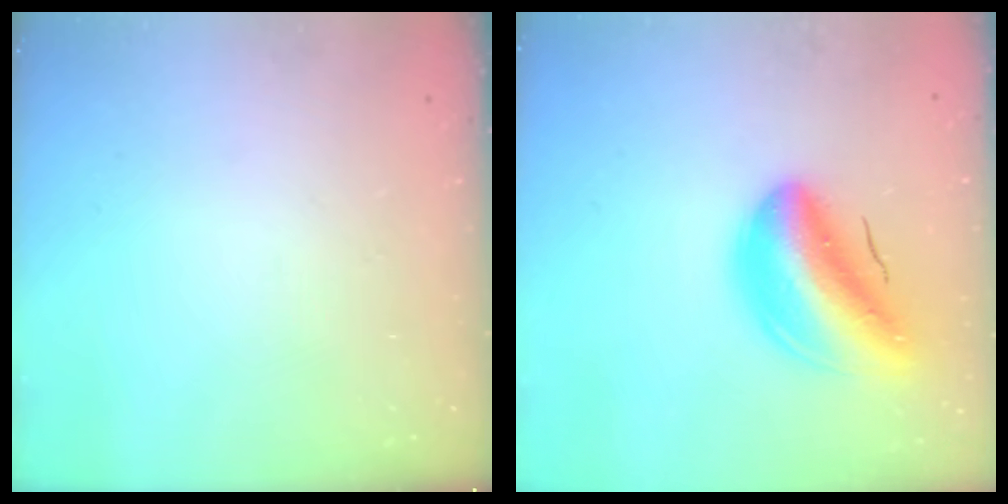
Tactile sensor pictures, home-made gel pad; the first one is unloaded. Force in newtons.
{"total": 14.5, "press": 13.8, "slide": 4.5}